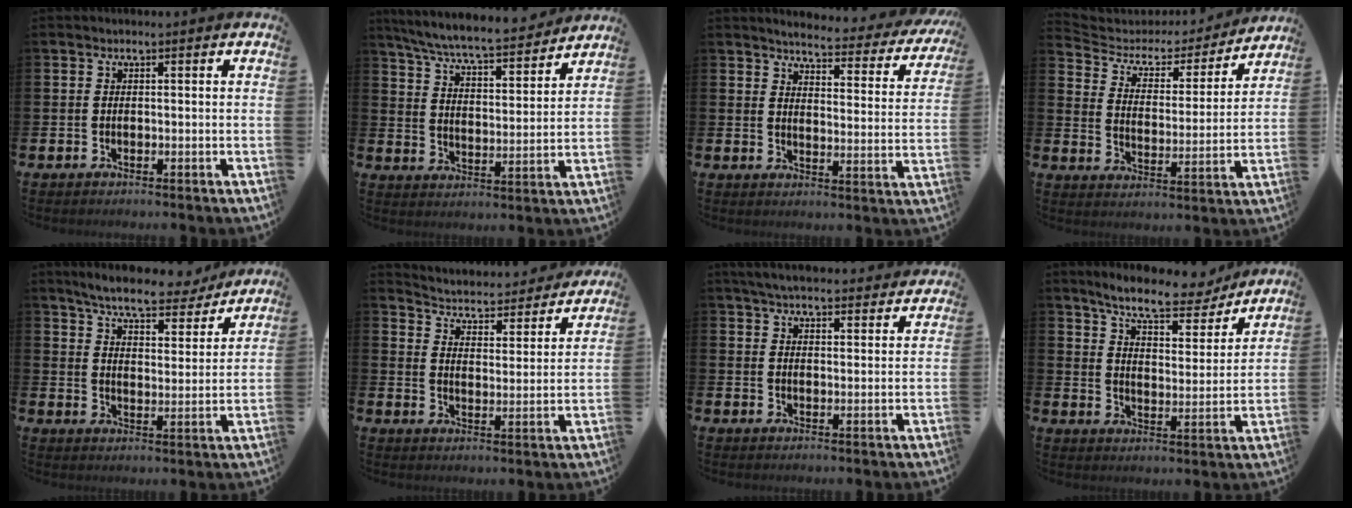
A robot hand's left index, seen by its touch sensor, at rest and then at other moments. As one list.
[{"total": 7.5, "force": [7.1, 0.5, 2.5], "torque": [-0.080, -0.051, 0.122]}, {"total": 3.7, "force": [3.4, 0.6, 1.1], "torque": [-0.033, -0.034, 0.049]}, {"total": 4.8, "force": [4.1, 2.3, 1.0], "torque": [-0.046, -0.034, 0.062]}, {"total": 7.6, "force": [7.1, 1.2, 2.7], "torque": [-0.067, -0.044, 0.120]}, {"total": 4.1, "force": [4.0, 1.0, 0.5], "torque": [-0.035, -0.039, 0.060]}, {"total": 5.4, "force": [5.2, 0.7, 1.1], "torque": [-0.033, -0.029, 0.094]}, {"total": 8.8, "force": [8.0, 1.9, 3.2], "torque": [-0.082, -0.043, 0.139]}]